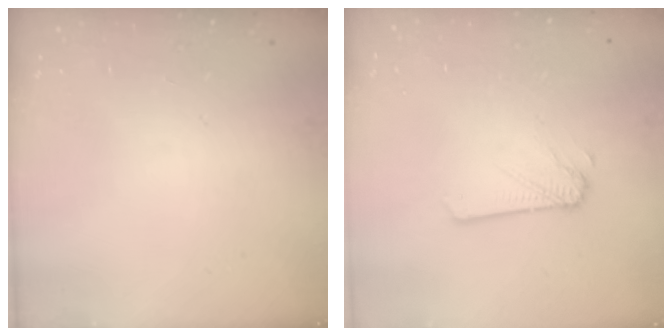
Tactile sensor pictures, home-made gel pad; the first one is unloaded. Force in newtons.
{"total": 2.3, "press": 2.3, "slide": 0.1}